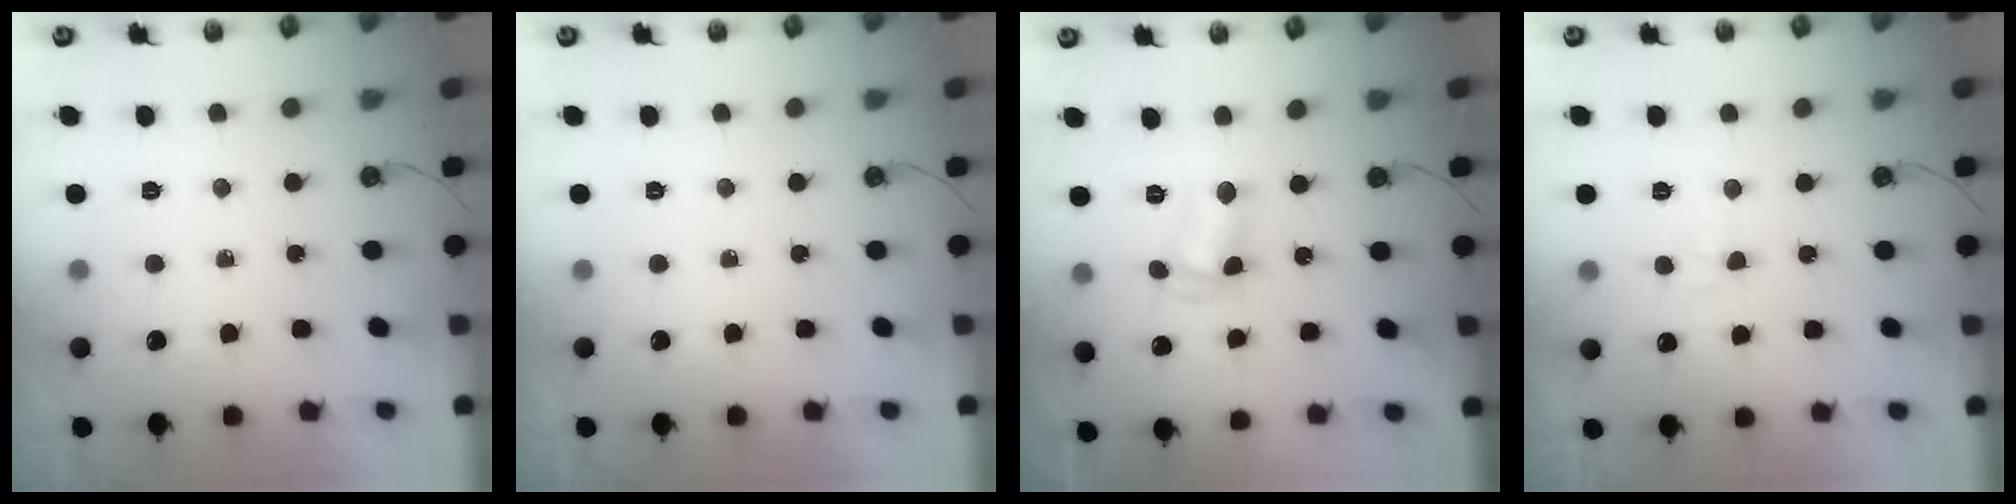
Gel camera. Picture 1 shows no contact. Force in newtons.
{"total": 0.0}
{"total": 4.6, "press": 4.6, "slide": 0.3}
{"total": 3.5, "press": 3.5, "slide": 0.6}